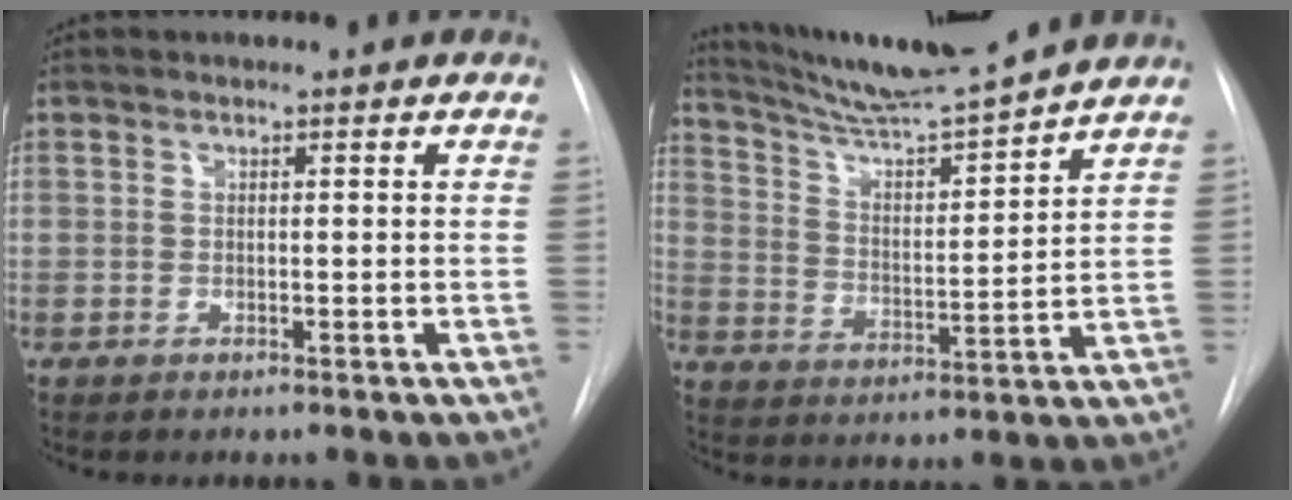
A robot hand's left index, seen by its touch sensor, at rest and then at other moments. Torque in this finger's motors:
{"motor_torque": [0.36, -0.78, 0.26, 0.09]}